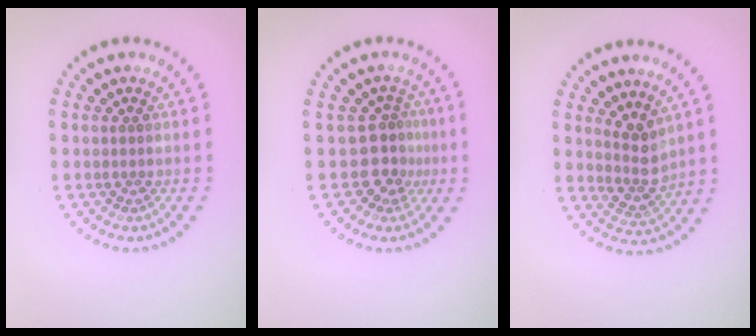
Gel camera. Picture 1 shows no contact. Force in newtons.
{"total": 2.8, "press": 1.9, "slide": 2.0}
{"total": 2.6, "press": 2.0, "slide": 1.7}